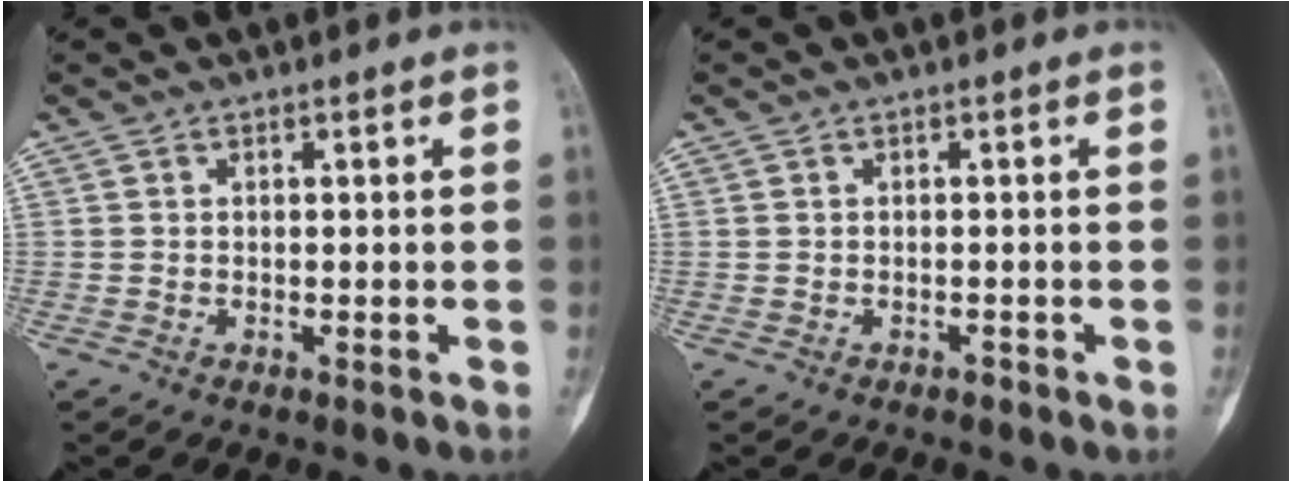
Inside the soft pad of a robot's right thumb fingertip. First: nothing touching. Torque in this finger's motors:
{"motor_torque": [1.38, 1.26, 0.16, -0.40, 0.16]}